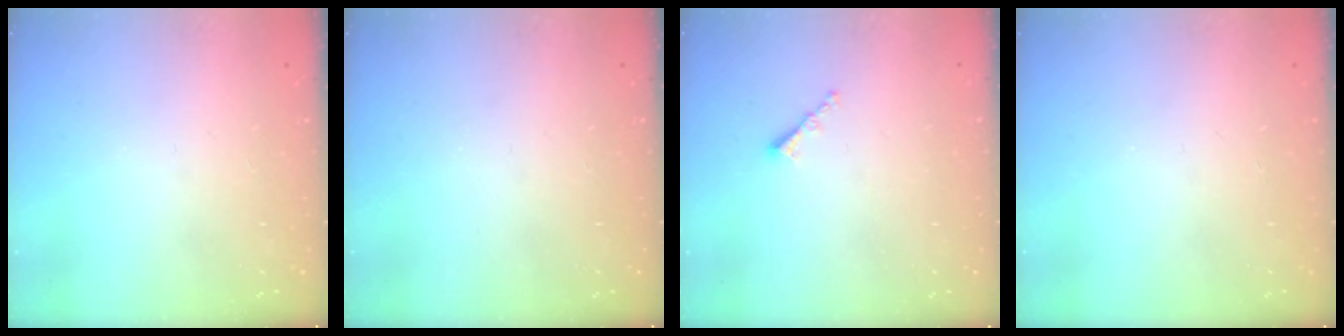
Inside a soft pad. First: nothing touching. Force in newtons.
{"total": 0.0}
{"total": 1.0, "press": 0.9, "slide": 0.4}
{"total": 0.0}